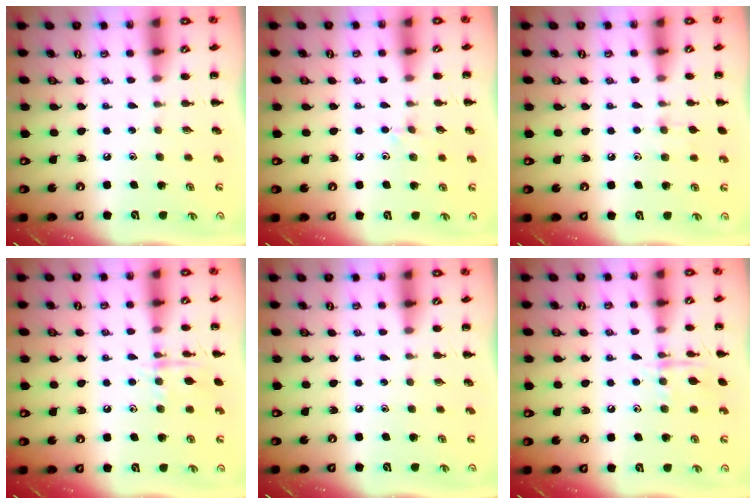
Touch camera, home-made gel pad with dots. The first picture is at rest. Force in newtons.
{"total": 5.2, "press": 5.0, "slide": 1.7}
{"total": 5.9, "press": 5.5, "slide": 2.0}
{"total": 8.8, "press": 8.8, "slide": 0.6}
{"total": 0.0}
{"total": 8.8, "press": 8.8, "slide": 0.6}